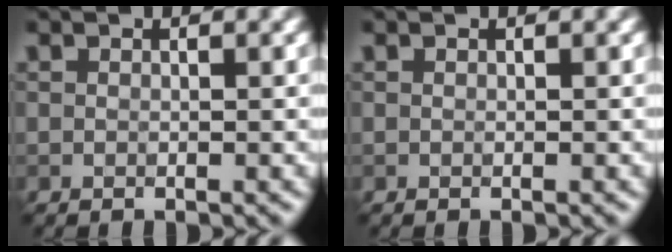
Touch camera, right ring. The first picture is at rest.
{"total": 0.0}